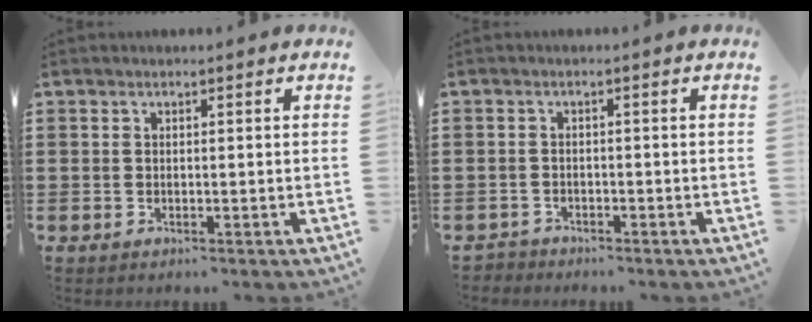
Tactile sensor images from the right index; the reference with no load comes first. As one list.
[{"total": 1.3, "force": [-1.2, 0.5, -0.1], "torque": [-0.002, 0.004, -0.030]}]